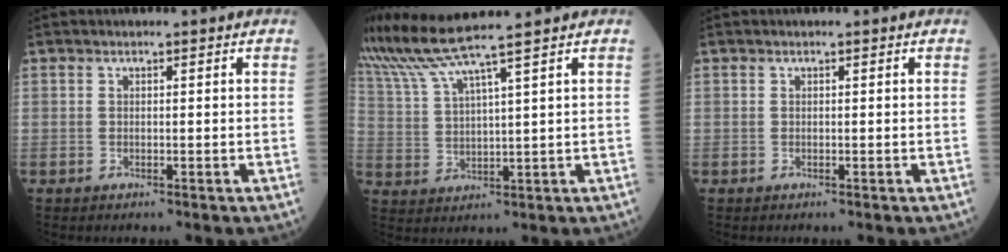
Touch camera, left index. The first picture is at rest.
{"total": 8.4, "force": [7.0, -2.5, 4.0], "torque": [-0.089, 0.008, 0.140]}
{"total": 0.0}